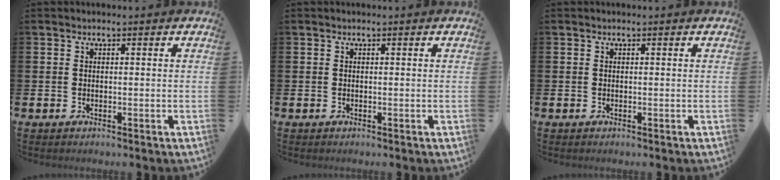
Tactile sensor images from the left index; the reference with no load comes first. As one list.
[{"total": 0.0}, {"total": 0.0}]